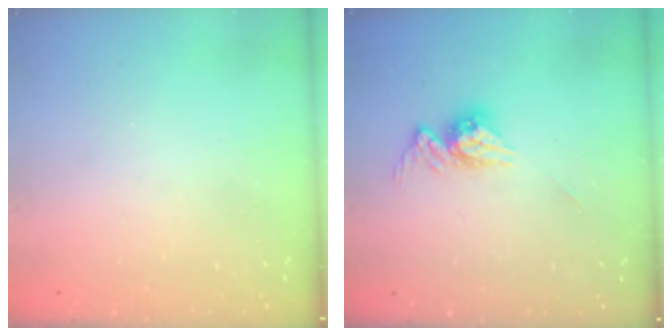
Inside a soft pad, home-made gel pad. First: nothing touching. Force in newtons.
{"total": 9.4, "press": 9.4, "slide": 0.8}